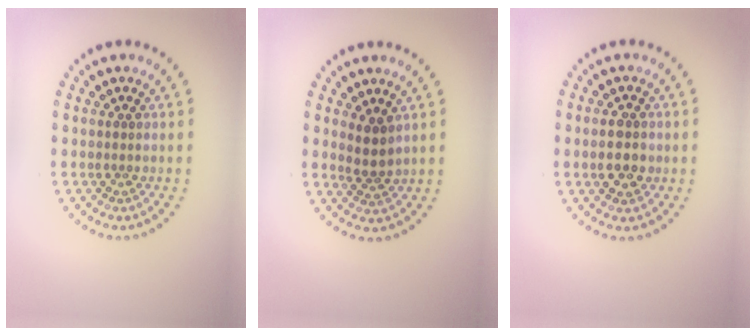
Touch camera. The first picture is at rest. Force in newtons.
{"total": 2.3, "press": 1.9, "slide": 1.3}
{"total": 3.1, "press": 3.1, "slide": 0.2}